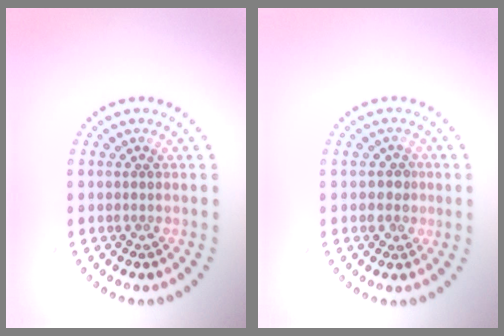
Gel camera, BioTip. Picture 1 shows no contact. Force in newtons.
{"total": 1.7, "press": 1.5, "slide": 0.8}